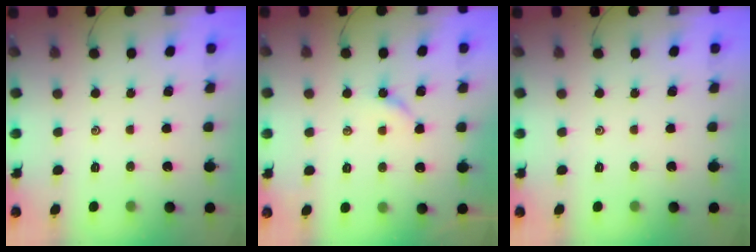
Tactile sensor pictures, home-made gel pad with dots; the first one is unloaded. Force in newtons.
{"total": 2.5, "press": 2.4, "slide": 0.4}
{"total": 0.0}